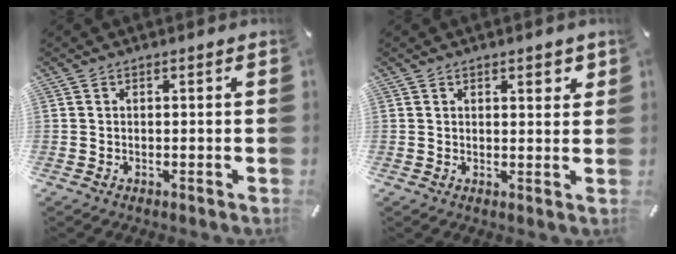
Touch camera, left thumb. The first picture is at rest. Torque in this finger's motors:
{"motor_torque": [0.39, 0.02, 0.18, -0.28, 0.06]}